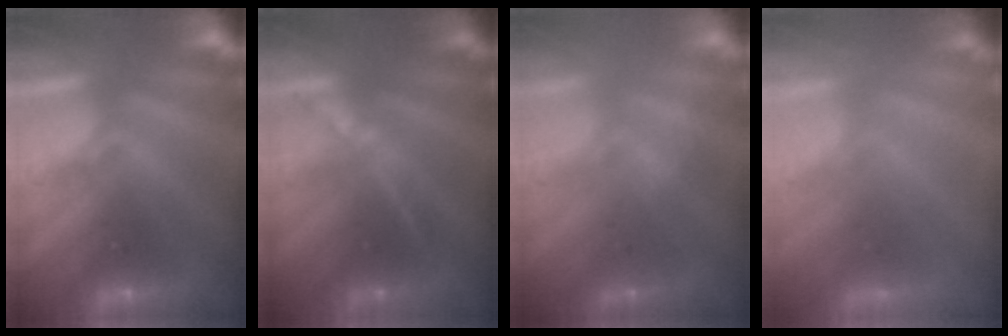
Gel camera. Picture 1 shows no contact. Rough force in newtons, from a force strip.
{"total": 1.4}
{"total": 2.3}
{"total": 8.3}